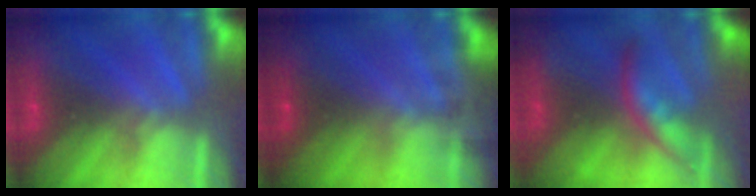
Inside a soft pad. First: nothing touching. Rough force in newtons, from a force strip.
{"total": 7.7}
{"total": 8.7}